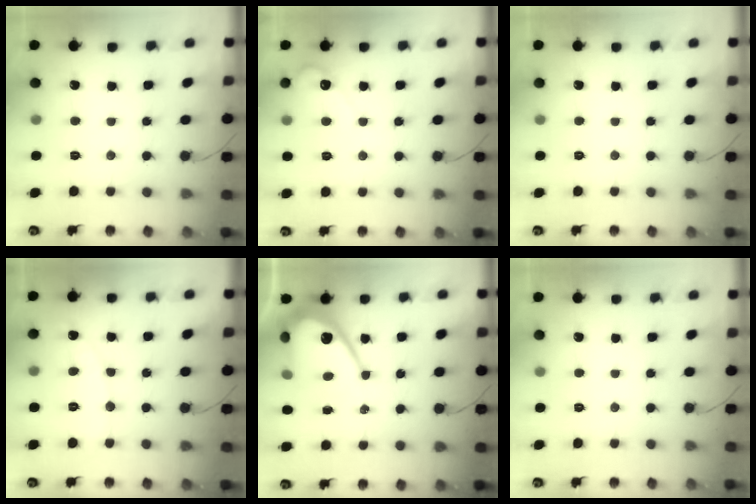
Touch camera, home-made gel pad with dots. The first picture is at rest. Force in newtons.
{"total": 3.0, "press": 3.0, "slide": 0.2}
{"total": 0.0}
{"total": 7.0, "press": 7.0, "slide": 0.7}
{"total": 10.8, "press": 10.8, "slide": 1.0}
{"total": 0.0}